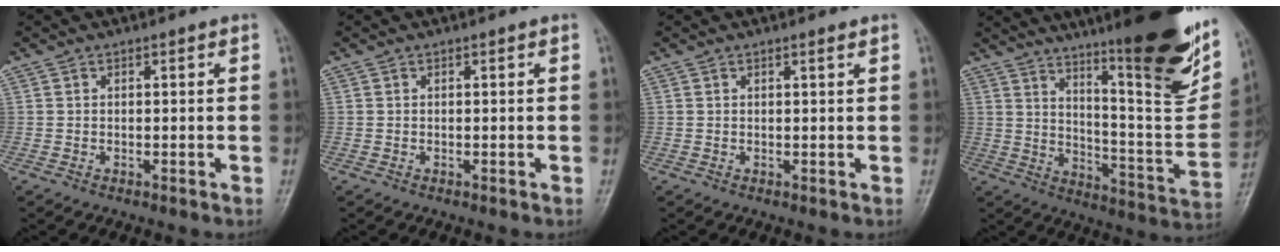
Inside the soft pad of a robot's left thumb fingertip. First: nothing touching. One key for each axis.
{"total": 0.0}
{"total": 0.7, "fx": 0.5, "fy": 0.0, "fz": 0.5, "tx": -0.008, "ty": -0.003, "tz": 0.008}
{"total": 27.6, "fx": 16.5, "fy": 5.5, "fz": 21.4, "tx": -0.282, "ty": -0.074, "tz": 0.245}